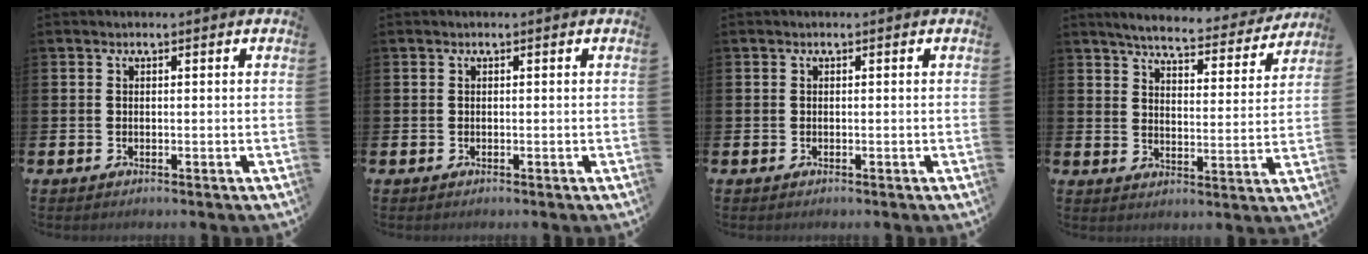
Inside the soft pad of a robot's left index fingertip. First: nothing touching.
{"total": 0.0}
{"total": 0.0}
{"total": 5.8, "force": [5.5, 0.7, 1.7], "torque": [-0.052, -0.035, 0.091]}